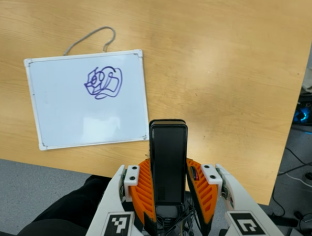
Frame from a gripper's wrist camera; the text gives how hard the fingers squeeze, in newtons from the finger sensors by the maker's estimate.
{"total": 3.9, "left": 2.6, "right": 5.2}